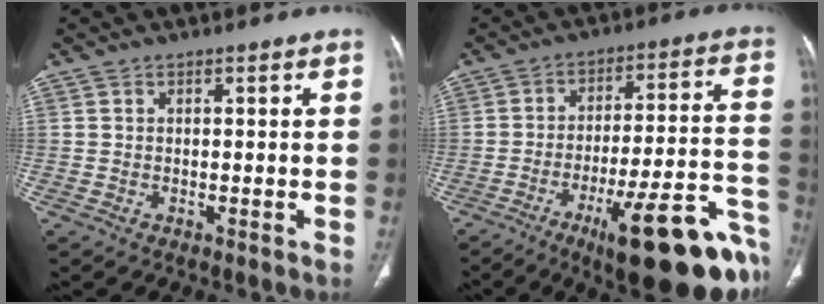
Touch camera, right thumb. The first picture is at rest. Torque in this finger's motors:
{"motor_torque": [3.95, 1.06, 1.51, -1.25, 0.38]}